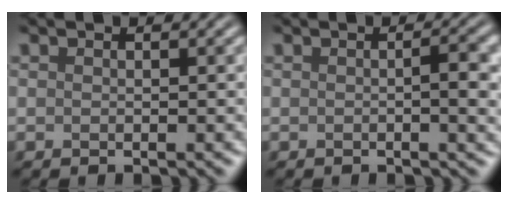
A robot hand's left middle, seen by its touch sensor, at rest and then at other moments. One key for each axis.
{"total": 3.0, "fx": -0.1, "fy": 0.6, "fz": 3.0, "tx": -0.042, "ty": 0.002, "tz": -0.003}